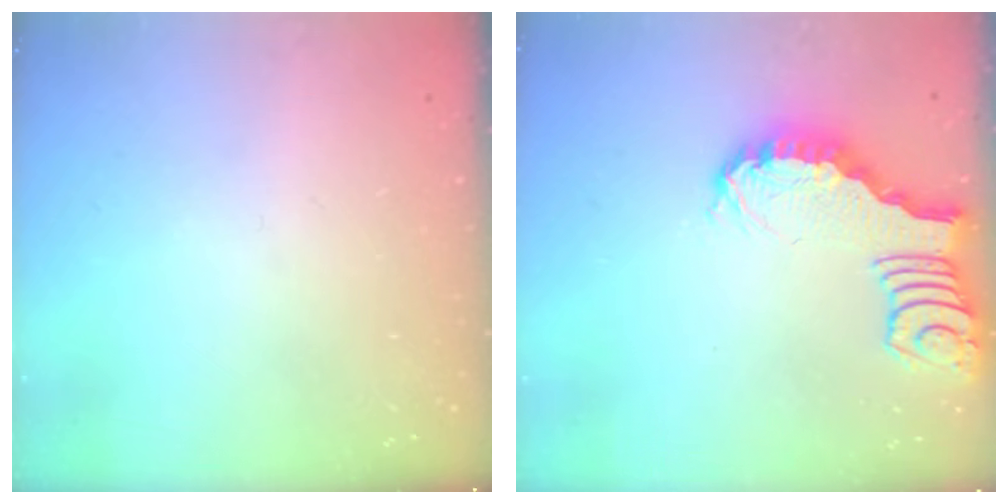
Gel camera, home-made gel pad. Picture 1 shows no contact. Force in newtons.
{"total": 2.5, "press": 2.4, "slide": 0.5}